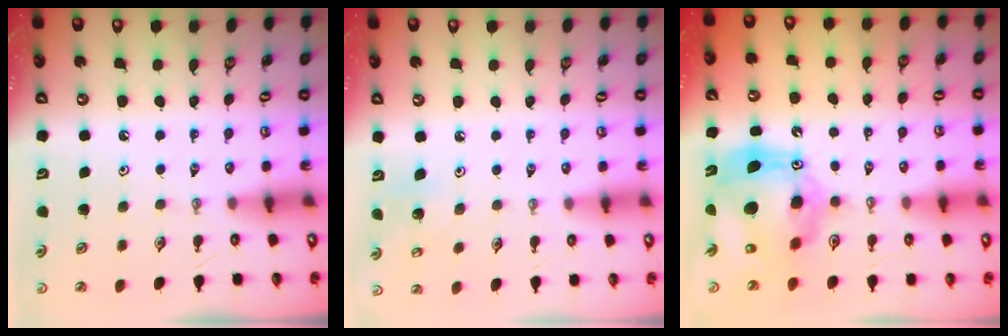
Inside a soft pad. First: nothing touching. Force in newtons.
{"total": 7.5, "press": 7.4, "slide": 1.1}
{"total": 16.2, "press": 16.1, "slide": 1.5}